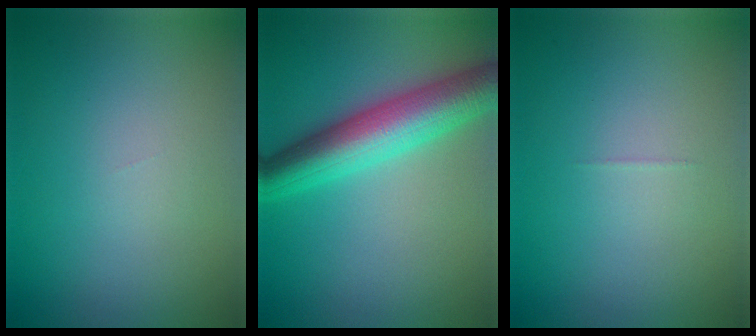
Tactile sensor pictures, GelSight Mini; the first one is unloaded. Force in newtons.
{"total": 7.5, "press": 7.5, "slide": 0.1}
{"total": 0.0}